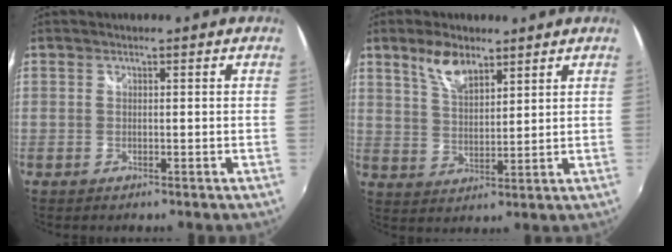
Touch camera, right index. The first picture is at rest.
{"total": 7.0, "force": [4.7, 3.1, 4.1], "torque": [-0.073, 0.005, 0.090]}